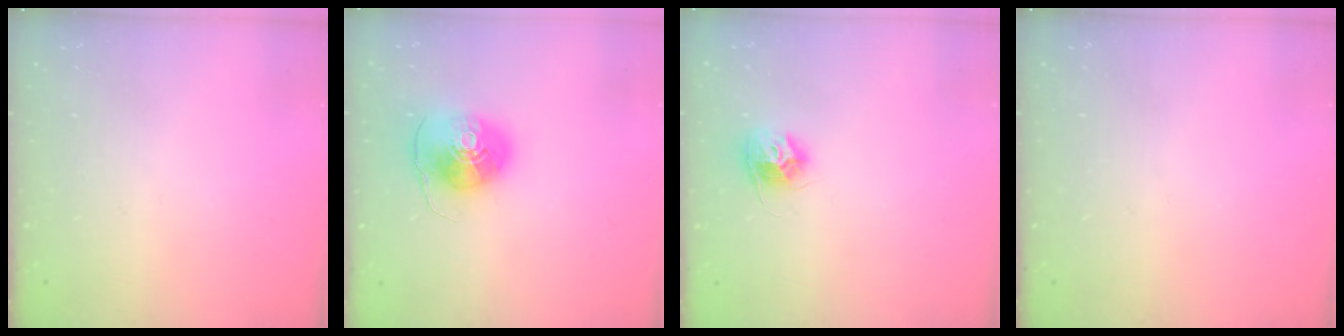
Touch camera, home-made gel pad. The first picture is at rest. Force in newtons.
{"total": 9.8, "press": 9.7, "slide": 1.2}
{"total": 9.3, "press": 9.3, "slide": 0.5}
{"total": 0.0}